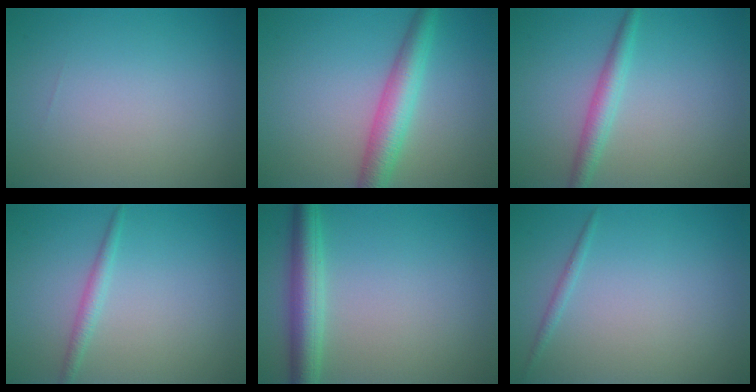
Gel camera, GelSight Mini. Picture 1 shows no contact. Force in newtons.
{"total": 4.3, "press": 4.3, "slide": 0.1}
{"total": 2.3, "press": 2.3, "slide": 0.0}
{"total": 1.4, "press": 1.4, "slide": 0.1}
{"total": 4.1, "press": 4.1, "slide": 0.1}
{"total": 0.7, "press": 0.7, "slide": 0.0}